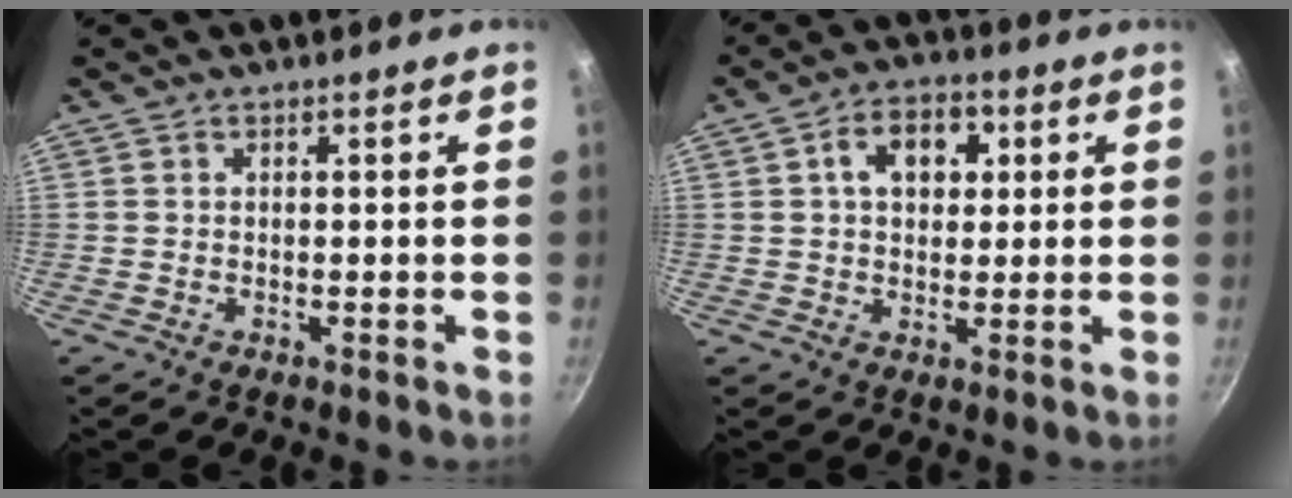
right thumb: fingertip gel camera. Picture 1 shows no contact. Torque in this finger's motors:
{"motor_torque": [0.20, 2.25, 1.08, -0.09, 0.05]}